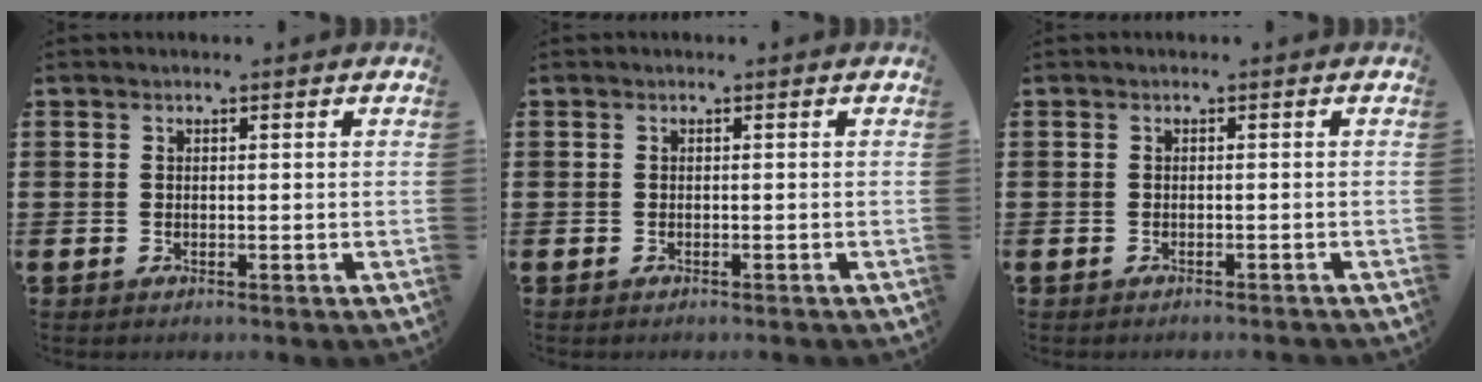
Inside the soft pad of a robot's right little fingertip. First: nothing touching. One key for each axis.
{"total": 0.0}
{"total": 0.5, "fx": -0.5, "fy": -0.1, "fz": 0.0, "tx": 0.000, "ty": -0.001, "tz": -0.010}